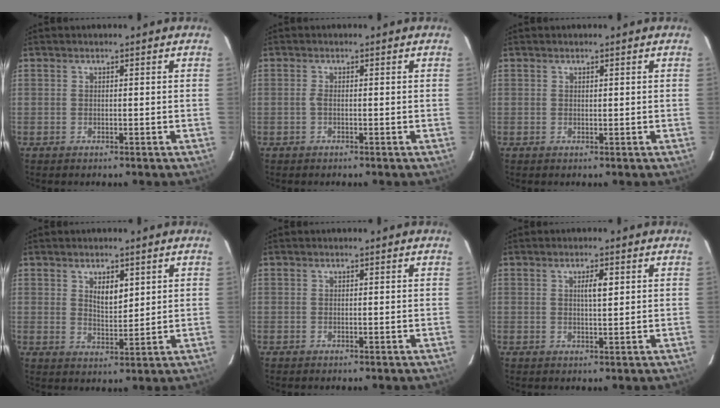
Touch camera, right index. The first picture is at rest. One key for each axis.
{"total": 0.7, "fx": -0.2, "fy": 0.1, "fz": 0.6, "tx": -0.013, "ty": 0.001, "tz": -0.006}
{"total": 0.0}
{"total": 4.2, "fx": 1.8, "fy": 1.8, "fz": 3.4, "tx": -0.059, "ty": -0.004, "tz": 0.036}
{"total": 0.0}
{"total": 2.5, "fx": 0.8, "fy": 0.4, "fz": 2.3, "tx": -0.040, "ty": 0.001, "tz": 0.012}